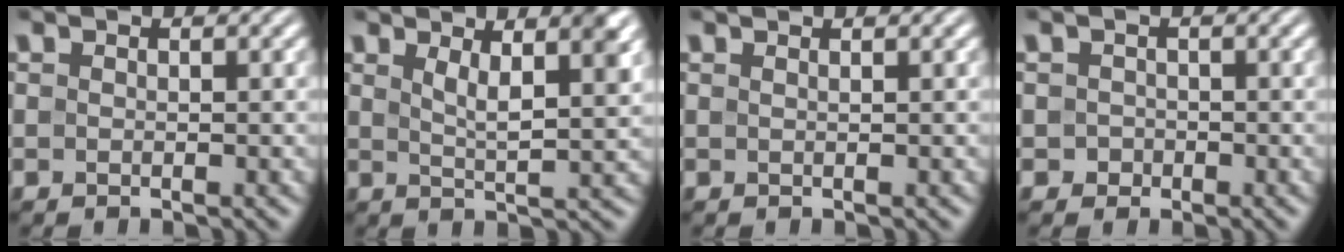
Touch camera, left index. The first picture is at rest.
{"total": 4.9, "force": [2.4, 1.5, 4.1], "torque": [-0.053, 0.001, 0.036]}
{"total": 1.3, "force": [0.8, 0.5, 0.9], "torque": [-0.002, -0.004, -0.003]}
{"total": 0.9, "force": [-0.2, 0.9, 0.2], "torque": [0.003, -0.002, -0.005]}